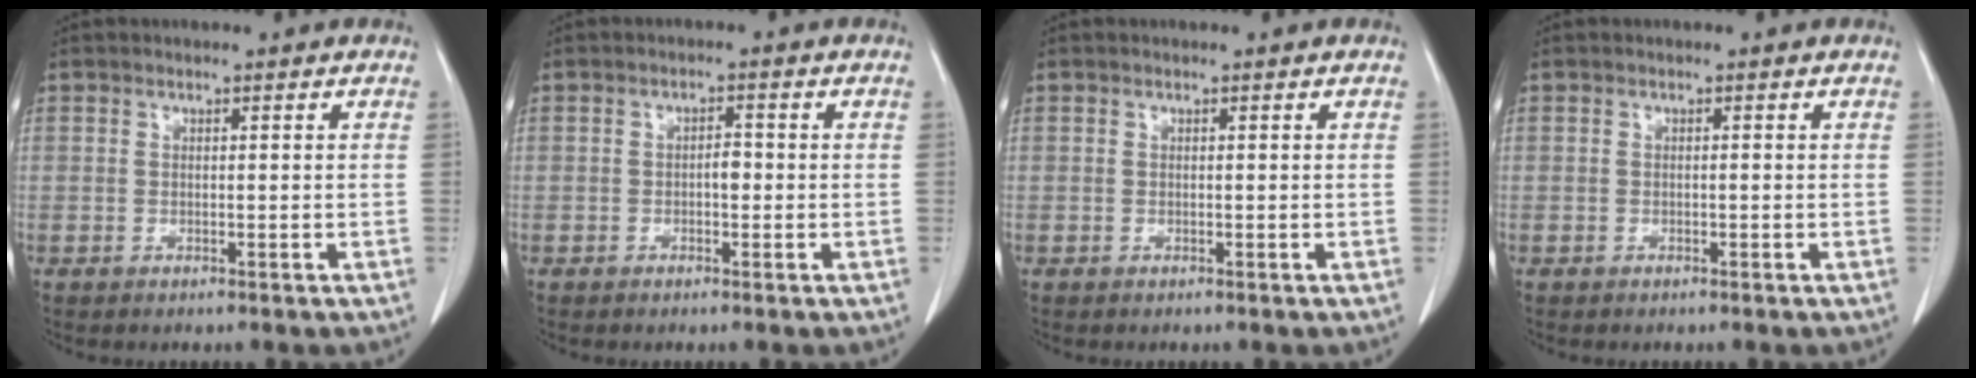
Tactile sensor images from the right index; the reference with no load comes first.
{"total": 1.8, "force": [-0.3, 0.8, 1.6], "torque": [-0.022, 0.004, -0.005]}
{"total": 0.0}
{"total": 0.0}